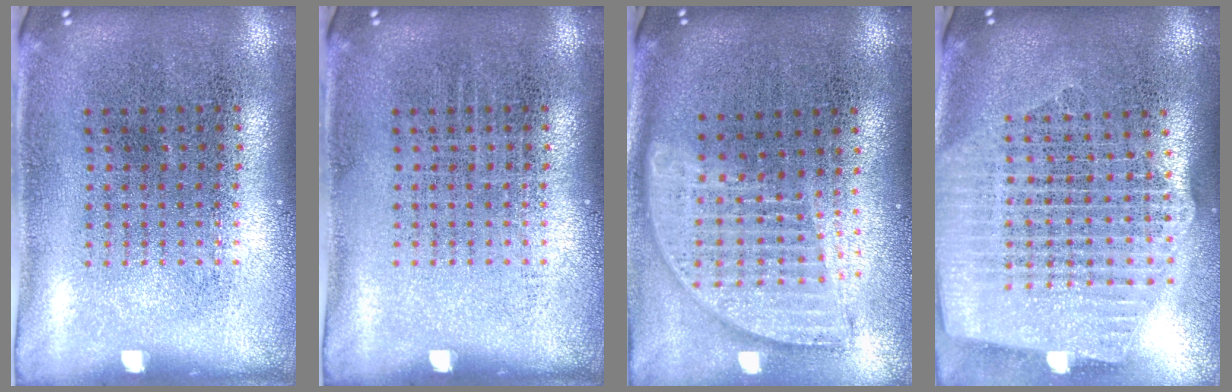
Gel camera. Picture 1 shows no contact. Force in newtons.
{"total": 0.0}
{"total": 1.8, "press": 1.5, "slide": 1.0}
{"total": 2.6, "press": 2.2, "slide": 1.4}